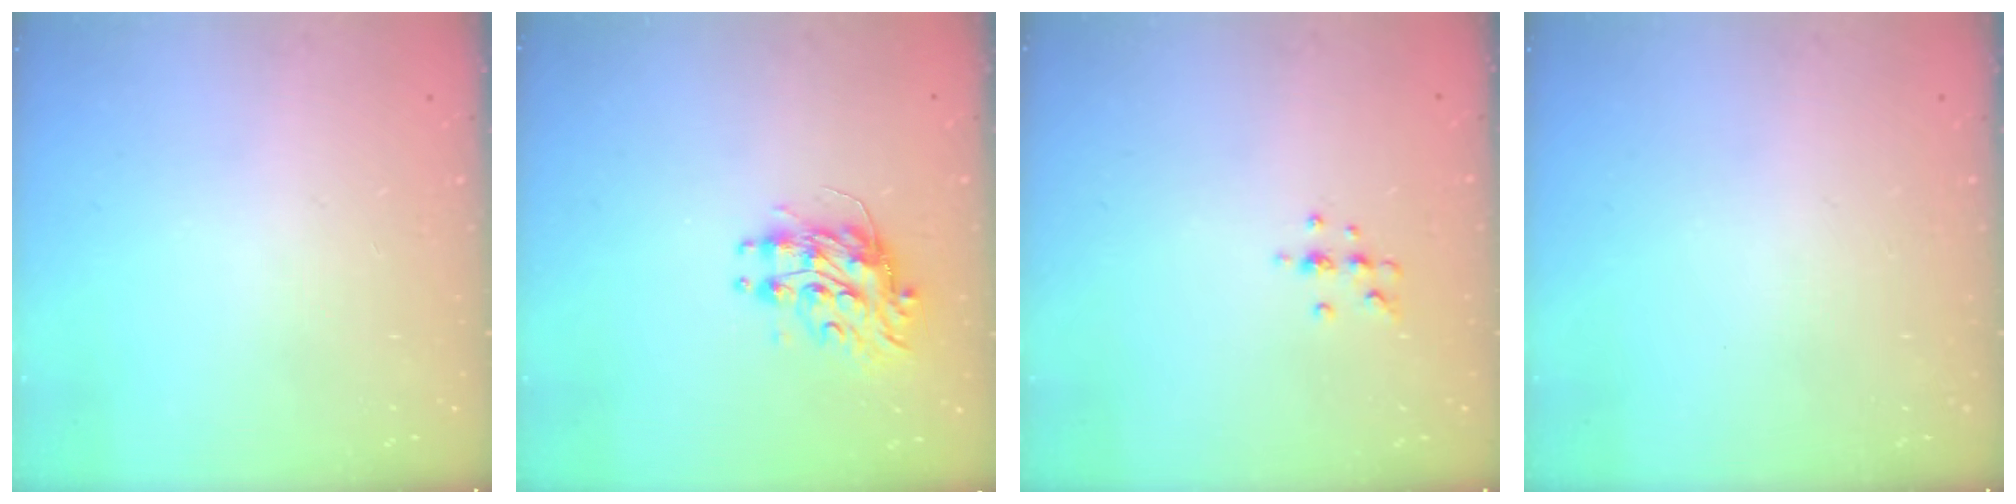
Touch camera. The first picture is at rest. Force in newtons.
{"total": 9.0, "press": 9.0, "slide": 0.7}
{"total": 5.4, "press": 5.2, "slide": 1.4}
{"total": 0.0}